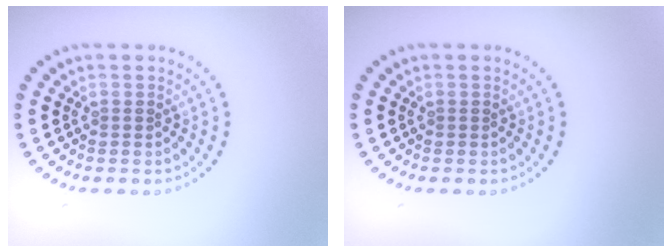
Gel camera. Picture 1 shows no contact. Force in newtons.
{"total": 0.0}